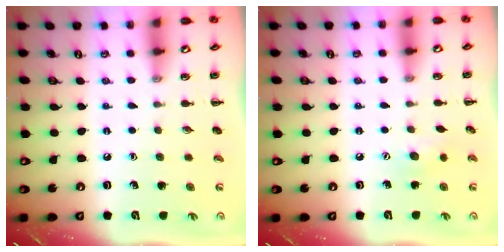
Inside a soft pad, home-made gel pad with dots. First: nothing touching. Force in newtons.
{"total": 6.2, "press": 6.1, "slide": 1.1}